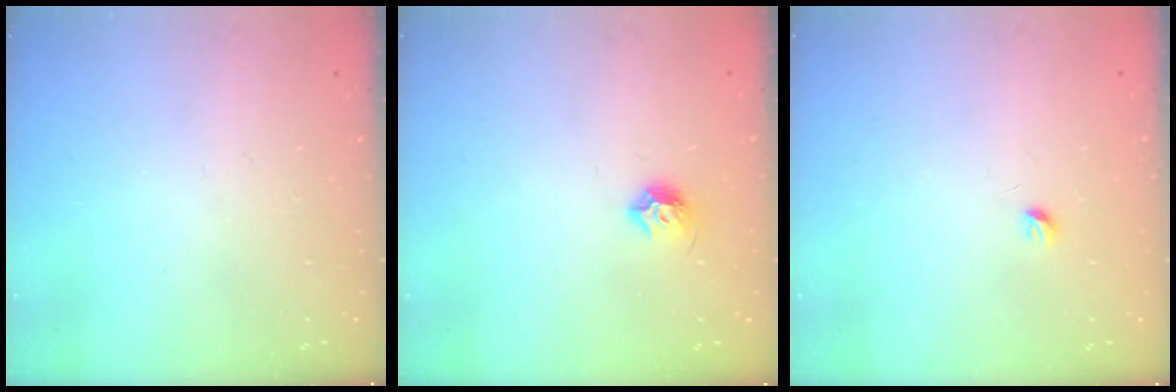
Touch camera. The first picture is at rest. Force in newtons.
{"total": 7.4, "press": 7.3, "slide": 1.2}
{"total": 3.2, "press": 3.1, "slide": 0.5}